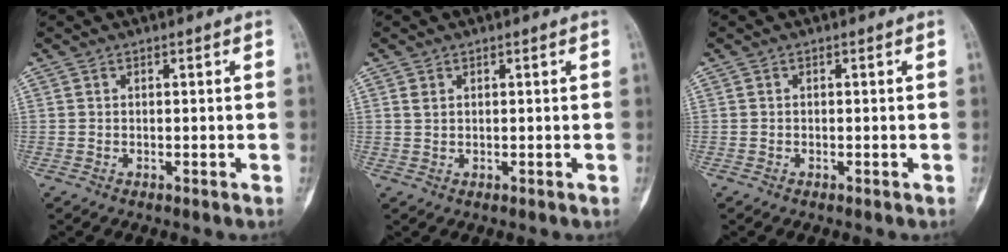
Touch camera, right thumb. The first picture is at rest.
{"total": 1.0, "force": [0.5, 0.7, 0.6], "torque": [-0.011, 0.003, 0.013]}
{"total": 0.0}